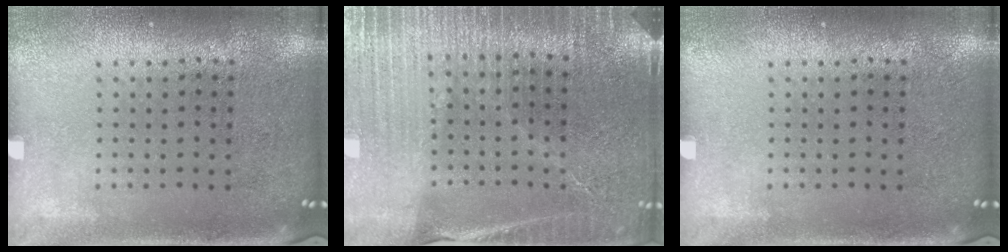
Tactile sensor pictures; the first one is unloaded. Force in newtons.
{"total": 3.9, "press": 3.7, "slide": 1.2}
{"total": 0.0}